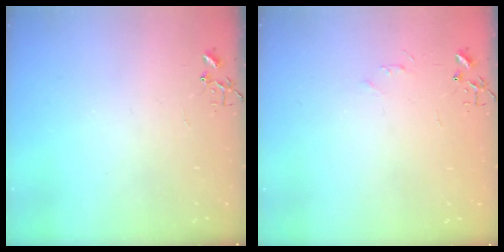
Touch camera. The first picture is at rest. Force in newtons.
{"total": 3.5, "press": 3.4, "slide": 0.4}